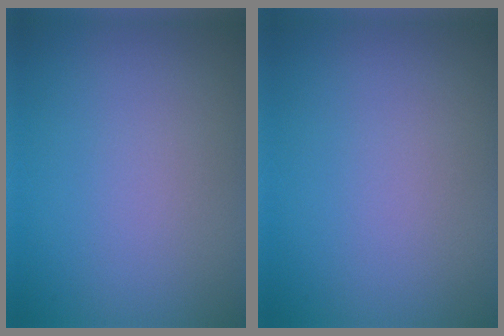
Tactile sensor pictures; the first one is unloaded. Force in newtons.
{"total": 0.0}